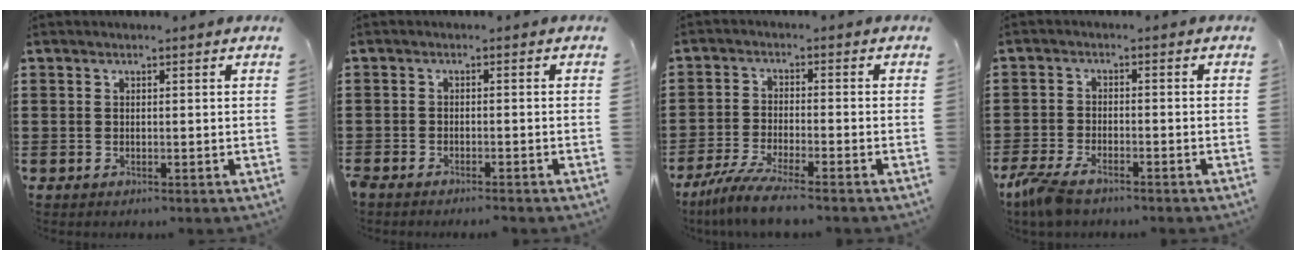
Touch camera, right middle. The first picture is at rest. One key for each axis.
{"total": 1.6, "fx": -1.5, "fy": 0.0, "fz": 0.2, "tx": -0.007, "ty": 0.002, "tz": -0.031}
{"total": 5.4, "fx": -4.7, "fy": -0.4, "fz": 2.7, "tx": -0.073, "ty": -0.025, "tz": -0.093}
{"total": 4.2, "fx": -3.3, "fy": 1.1, "fz": 2.3, "tx": -0.074, "ty": -0.010, "tz": -0.073}